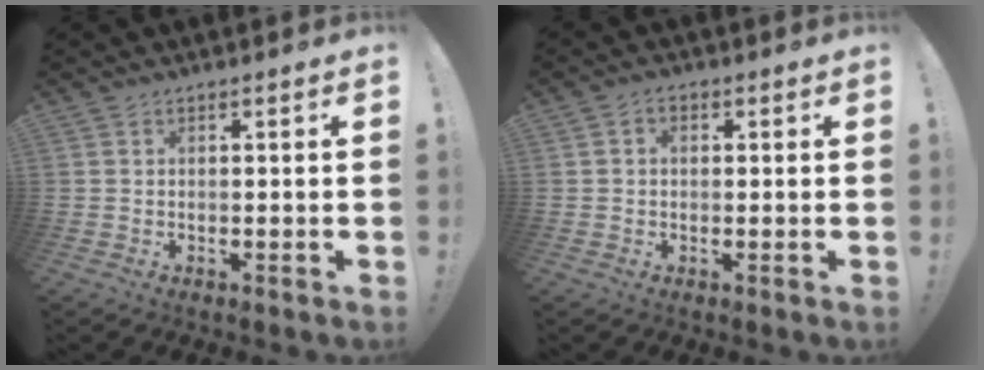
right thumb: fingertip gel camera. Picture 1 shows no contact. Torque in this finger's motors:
{"motor_torque": [-0.18, 0.18, -0.04, -0.05, 0.02]}